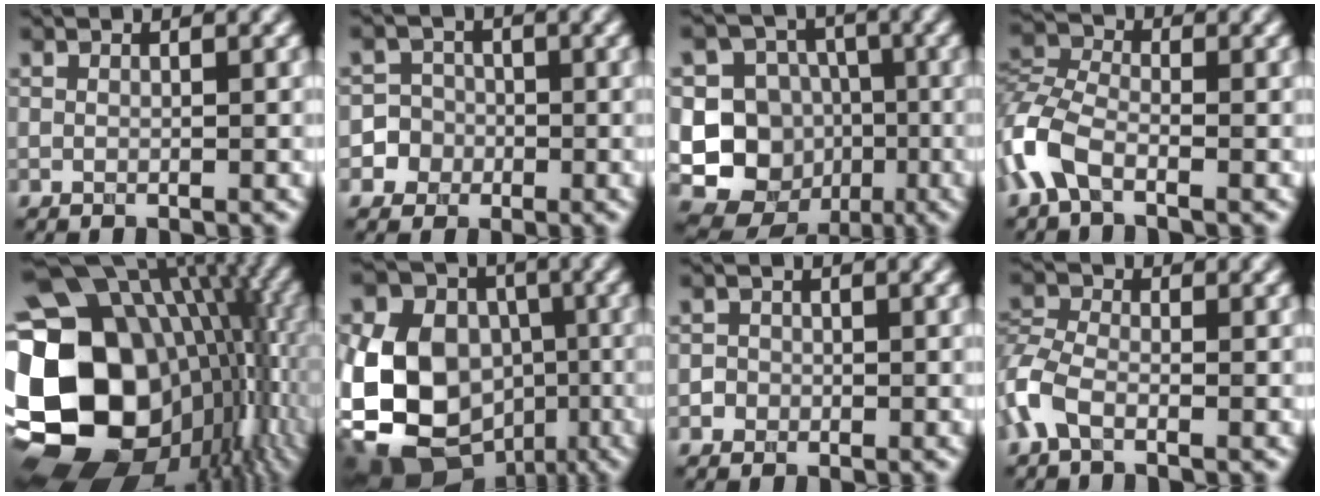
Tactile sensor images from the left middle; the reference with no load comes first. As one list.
[{"total": 3.7, "force": [-1.9, 3.2, -0.2], "torque": [0.027, 0.004, -0.035]}, {"total": 12.8, "force": [-2.5, 12.1, 3.0], "torque": [-0.081, -0.004, -0.041]}, {"total": 4.7, "force": [-2.9, 2.2, 3.0], "torque": [-0.082, 0.003, -0.070]}, {"total": 22.1, "force": [-1.7, 17.4, 13.6], "torque": [-0.273, -0.015, -0.036]}, {"total": 14.2, "force": [-3.7, 11.6, 7.4], "torque": [-0.157, -0.009, -0.076]}, {"total": 0.8, "force": [-0.6, 0.5, -0.4], "torque": [0.005, -0.001, -0.003]}, {"total": 3.1, "force": [-2.0, 1.5, 2.0], "torque": [-0.061, 0.004, -0.049]}]